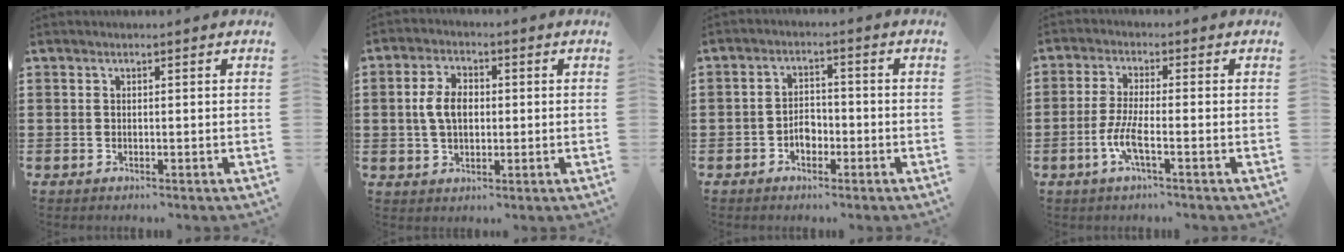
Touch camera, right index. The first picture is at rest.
{"total": 5.6, "force": [0.2, 3.5, 4.4], "torque": [-0.104, 0.008, -0.003]}
{"total": 3.2, "force": [-1.4, 2.1, 1.9], "torque": [-0.038, 0.006, -0.029]}
{"total": 5.0, "force": [-2.1, 0.9, 4.5], "torque": [-0.103, -0.011, -0.045]}